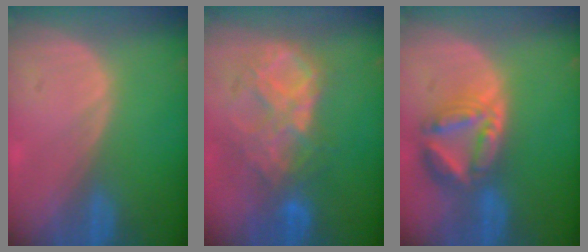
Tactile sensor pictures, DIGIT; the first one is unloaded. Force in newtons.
{"total": 9.2, "press": 7.9, "slide": 4.8}
{"total": 8.0, "press": 6.9, "slide": 4.0}